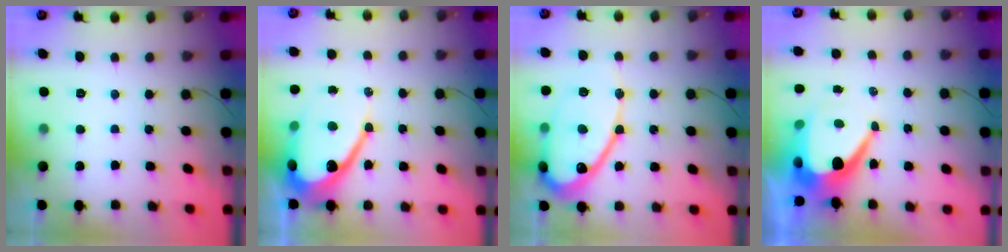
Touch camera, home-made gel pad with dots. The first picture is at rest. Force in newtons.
{"total": 15.5, "press": 15.4, "slide": 1.5}
{"total": 16.3, "press": 16.1, "slide": 2.0}
{"total": 13.4, "press": 13.4, "slide": 1.2}